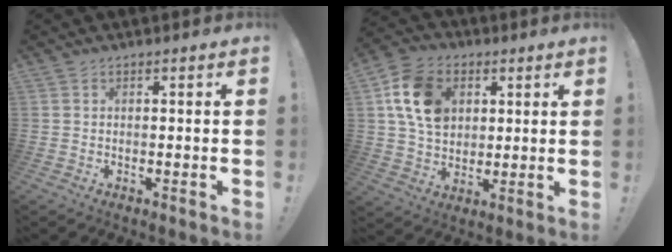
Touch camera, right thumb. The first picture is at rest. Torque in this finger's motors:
{"motor_torque": [1.41, 0.87, -0.23, 0.17, 0.11]}